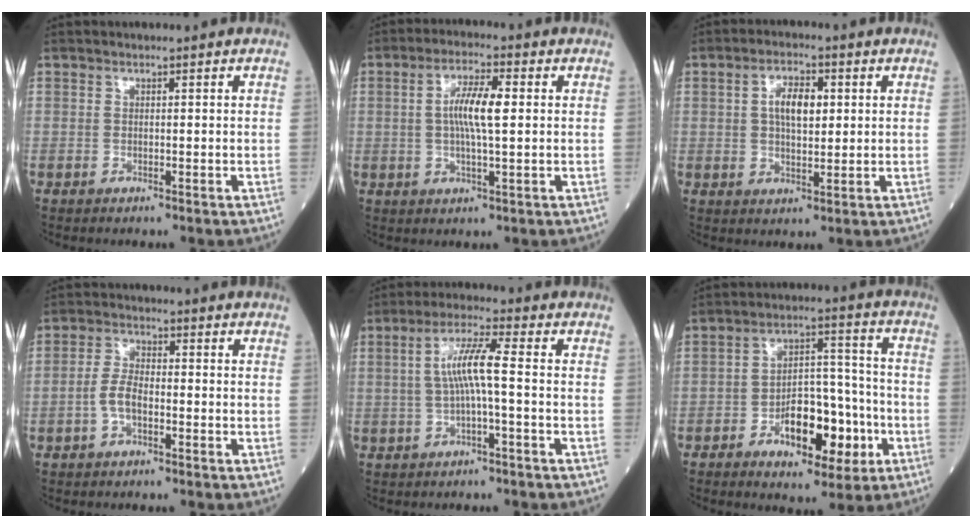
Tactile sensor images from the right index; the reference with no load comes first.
{"total": 6.7, "force": [0.8, 0.9, 6.6], "torque": [-0.129, 0.008, 0.014]}
{"total": 5.6, "force": [1.3, 2.3, 4.9], "torque": [-0.091, 0.009, 0.025]}
{"total": 4.0, "force": [-1.2, 1.8, 3.3], "torque": [-0.073, 0.008, -0.026]}
{"total": 6.2, "force": [0.0, 0.1, 6.2], "torque": [-0.123, 0.014, 0.000]}
{"total": 11.5, "force": [-4.4, 5.1, 9.3], "torque": [-0.149, 0.021, -0.062]}